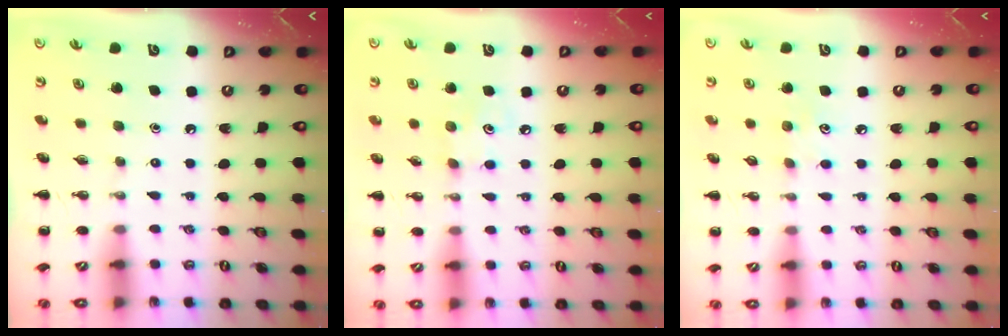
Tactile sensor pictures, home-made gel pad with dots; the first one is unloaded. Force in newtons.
{"total": 4.9, "press": 4.7, "slide": 1.2}
{"total": 5.2, "press": 5.0, "slide": 1.3}